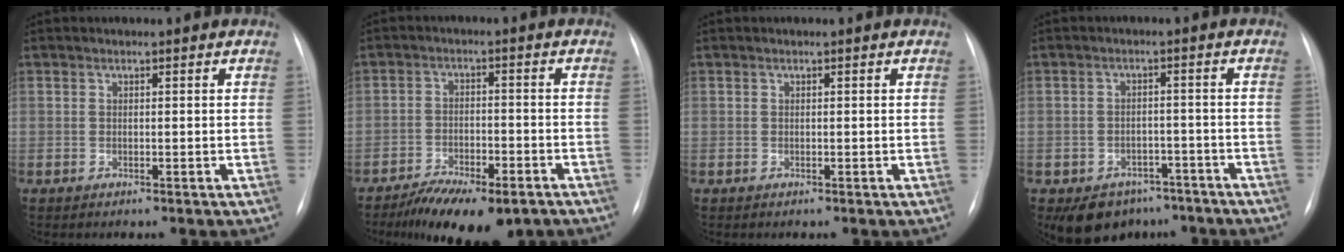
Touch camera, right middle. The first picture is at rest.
{"total": 11.4, "force": [-8.4, 3.9, 6.7], "torque": [-0.103, -0.010, -0.127]}
{"total": 0.0}
{"total": 8.1, "force": [-5.8, 5.3, 2.0], "torque": [-0.030, 0.010, -0.075]}